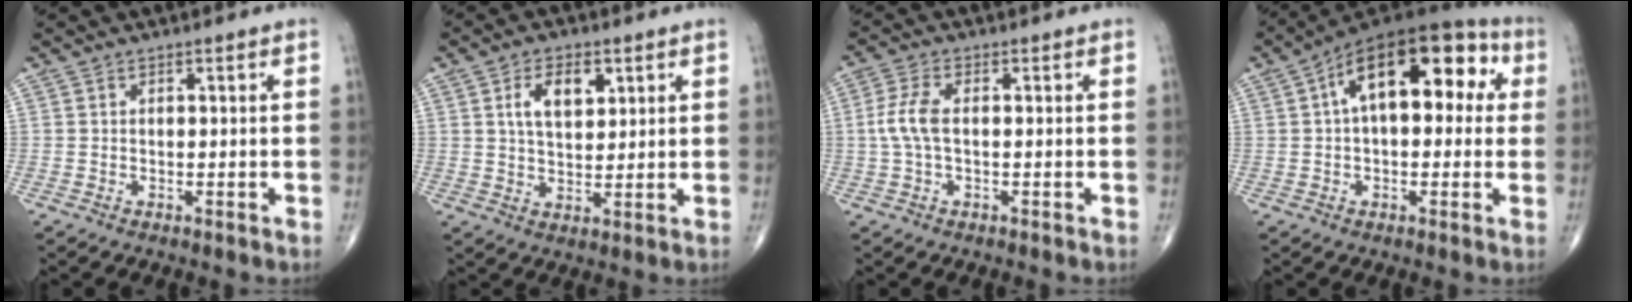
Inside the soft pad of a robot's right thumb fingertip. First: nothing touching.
{"total": 7.3, "force": [2.7, 4.1, 5.4], "torque": [-0.079, -0.009, 0.050]}
{"total": 5.1, "force": [0.0, 2.3, 4.5], "torque": [-0.118, 0.009, -0.004]}
{"total": 18.6, "force": [4.4, 9.5, 15.3], "torque": [-0.199, 0.039, 0.053]}